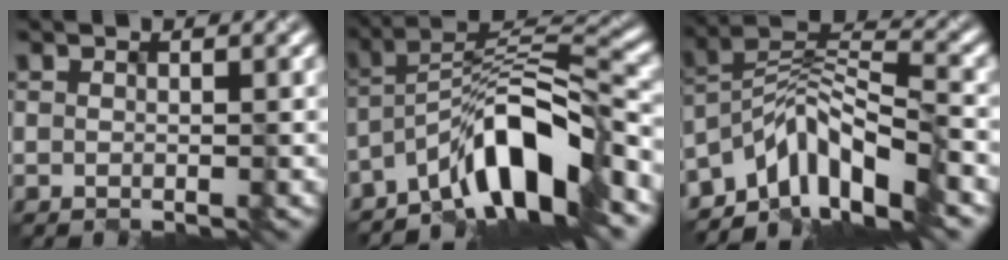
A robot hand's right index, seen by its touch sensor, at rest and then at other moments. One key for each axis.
{"total": 8.4, "fx": -5.7, "fy": 2.0, "fz": 5.9, "tx": -0.089, "ty": 0.018, "tz": -0.105}
{"total": 7.0, "fx": -5.3, "fy": 2.1, "fz": 4.1, "tx": -0.053, "ty": 0.008, "tz": -0.103}